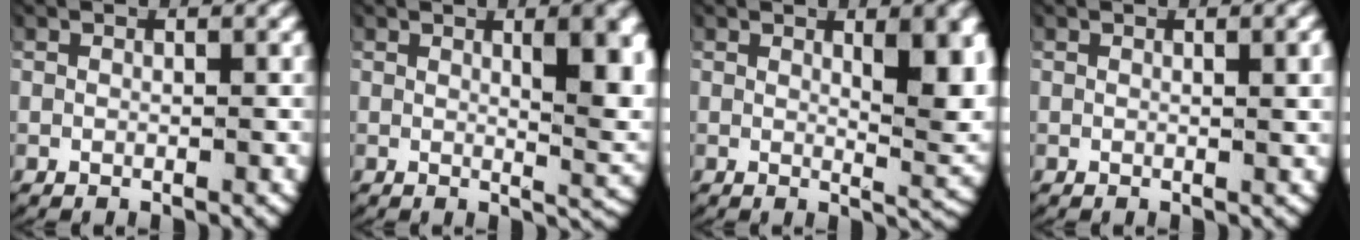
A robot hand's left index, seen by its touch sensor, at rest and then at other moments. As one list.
[{"total": 4.9, "force": [1.2, 1.3, 4.6], "torque": [-0.063, -0.015, 0.026]}, {"total": 4.6, "force": [1.2, 1.3, 4.2], "torque": [-0.056, -0.020, 0.025]}, {"total": 1.2, "force": [0.6, -0.1, 1.0], "torque": [-0.013, -0.001, 0.011]}]